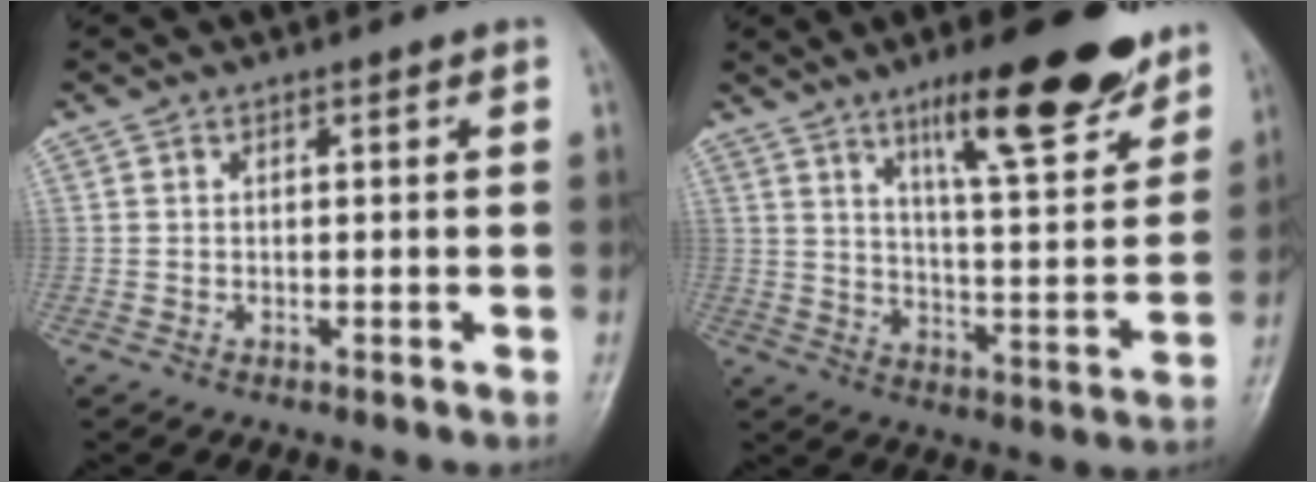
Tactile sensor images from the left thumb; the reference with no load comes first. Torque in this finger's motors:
{"motor_torque": [0.45, 0.29, 1.37, -1.40, 0.16]}